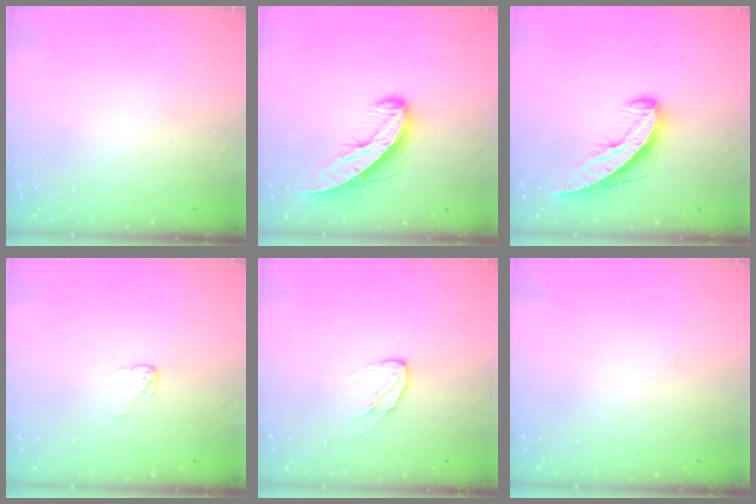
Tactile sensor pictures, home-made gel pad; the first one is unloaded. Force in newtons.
{"total": 9.1, "press": 9.1, "slide": 0.5}
{"total": 9.1, "press": 9.1, "slide": 0.5}
{"total": 3.0, "press": 3.0, "slide": 0.1}
{"total": 6.6, "press": 6.6, "slide": 0.7}
{"total": 0.0}